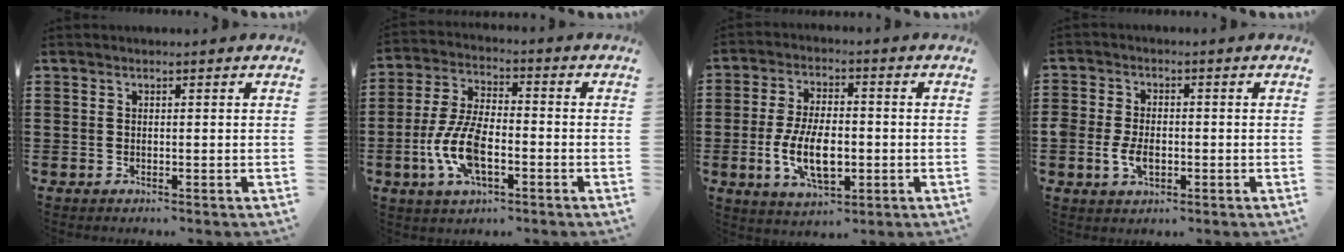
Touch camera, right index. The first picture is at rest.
{"total": 9.6, "force": [-2.9, 4.4, 8.1], "torque": [-0.197, -0.010, -0.060]}
{"total": 9.6, "force": [-2.0, 4.7, 8.1], "torque": [-0.169, -0.008, -0.040]}
{"total": 4.2, "force": [-1.0, 2.8, 3.0], "torque": [-0.072, 0.000, -0.020]}